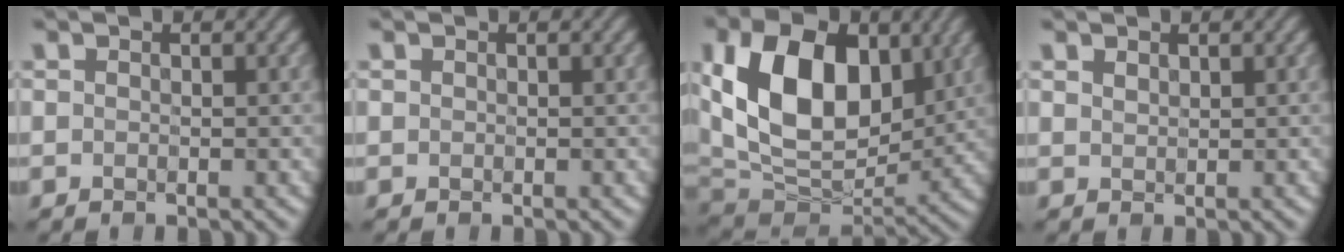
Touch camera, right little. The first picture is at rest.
{"total": 0.0}
{"total": 14.3, "force": [3.0, 9.5, 10.3], "torque": [-0.195, 0.004, 0.052]}
{"total": 1.0, "force": [0.8, 0.5, 0.4], "torque": [-0.008, 0.004, 0.014]}